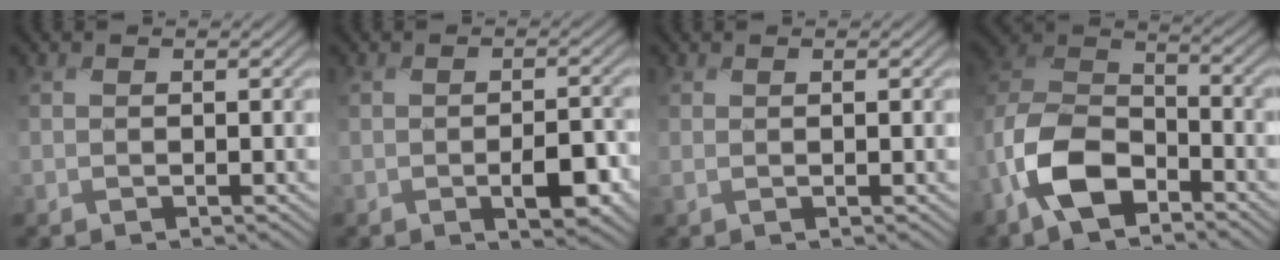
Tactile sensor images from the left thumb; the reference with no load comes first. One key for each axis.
{"total": 4.4, "fx": -1.8, "fy": 2.0, "fz": 3.4, "tx": -0.058, "ty": -0.013, "tz": -0.031}
{"total": 0.6, "fx": 0.3, "fy": -0.3, "fz": 0.3, "tx": 0.002, "ty": -0.001, "tz": 0.002}
{"total": 10.9, "fx": -6.7, "fy": 5.8, "fz": 6.4, "tx": -0.147, "ty": -0.002, "tz": -0.158}